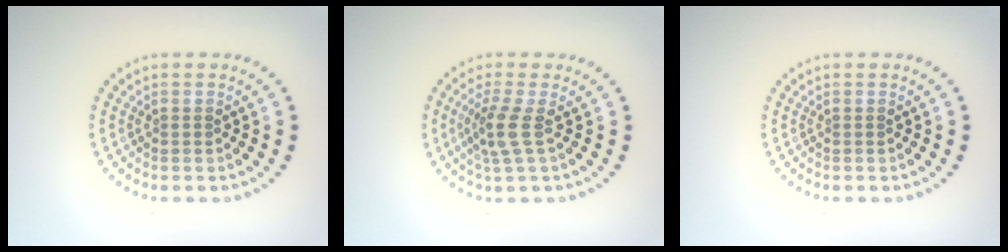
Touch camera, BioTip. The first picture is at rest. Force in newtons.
{"total": 2.5, "press": 2.0, "slide": 1.5}
{"total": 0.0}